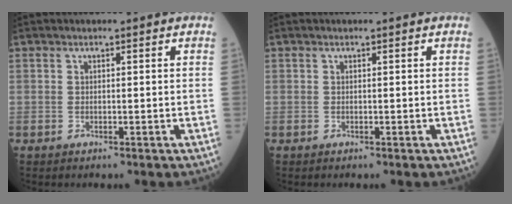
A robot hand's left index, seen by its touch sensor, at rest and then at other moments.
{"total": 0.0}